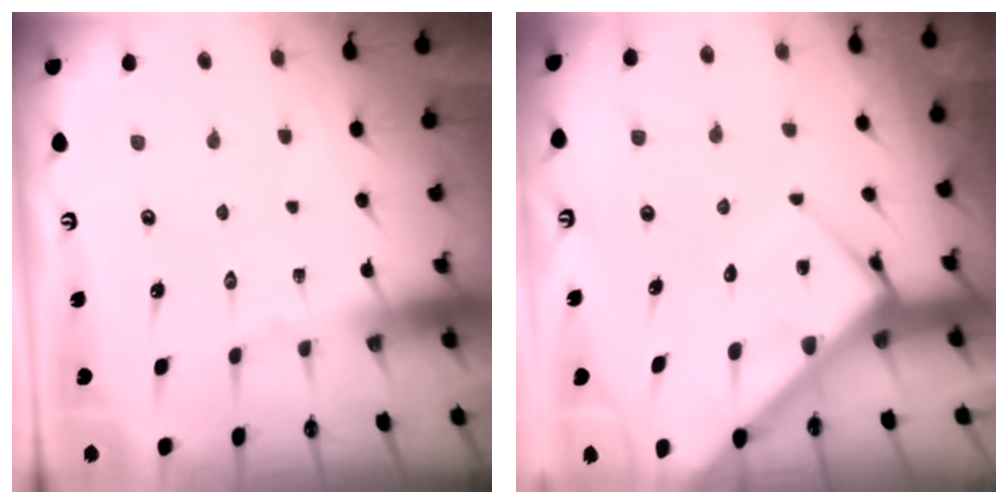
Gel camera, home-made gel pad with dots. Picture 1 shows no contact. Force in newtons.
{"total": 6.8, "press": 6.8, "slide": 0.6}